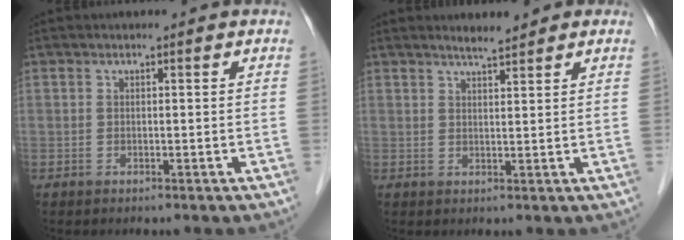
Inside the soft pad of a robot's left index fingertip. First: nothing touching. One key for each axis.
{"total": 2.6, "fx": 2.3, "fy": 0.4, "fz": 1.1, "tx": -0.021, "ty": 0.007, "tz": 0.036}